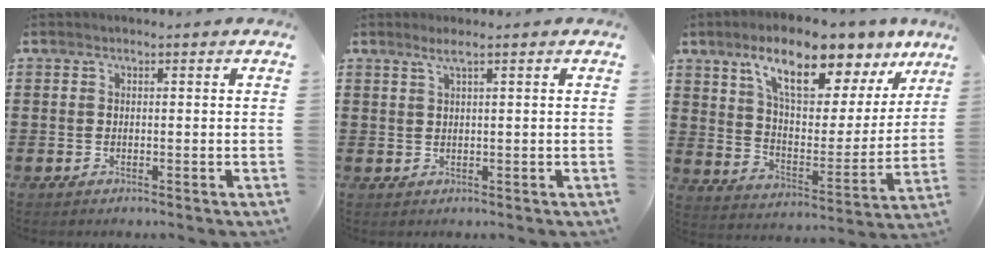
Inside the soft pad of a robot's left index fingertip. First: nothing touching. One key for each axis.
{"total": 1.8, "fx": 1.0, "fy": -0.1, "fz": 1.5, "tx": -0.031, "ty": -0.001, "tz": 0.017}
{"total": 12.5, "fx": 9.6, "fy": 3.3, "fz": 7.2, "tx": -0.148, "ty": -0.051, "tz": 0.161}